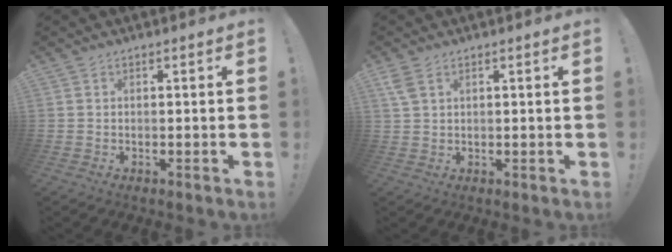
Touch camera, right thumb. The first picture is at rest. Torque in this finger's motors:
{"motor_torque": [-0.17, 0.24, 0.24, 0.41, 0.00]}